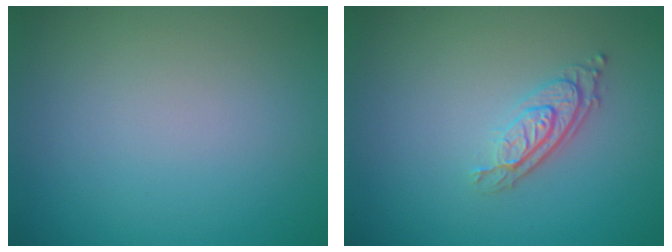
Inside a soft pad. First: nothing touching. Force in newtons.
{"total": 3.0, "press": 2.2, "slide": 2.0}